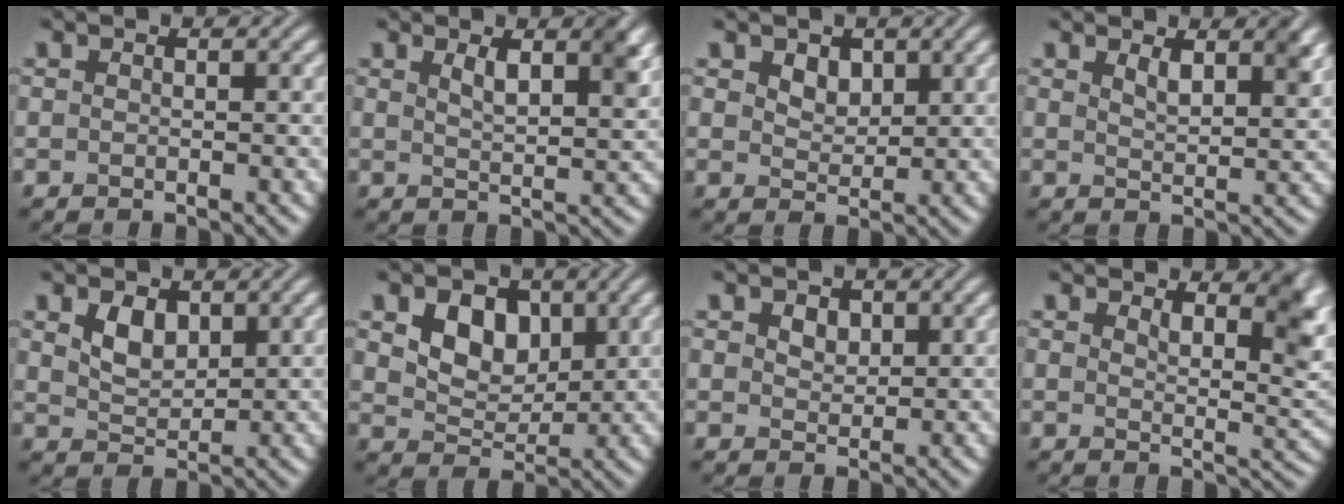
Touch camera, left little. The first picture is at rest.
{"total": 3.9, "force": [2.0, 1.2, 3.1], "torque": [-0.049, -0.001, 0.033]}
{"total": 2.1, "force": [1.2, 1.3, 1.1], "torque": [-0.025, -0.003, 0.021]}
{"total": 3.3, "force": [2.1, 1.1, 2.3], "torque": [-0.039, -0.004, 0.036]}
{"total": 2.8, "force": [1.4, 1.7, 1.7], "torque": [-0.038, -0.003, 0.031]}
{"total": 5.0, "force": [1.8, 3.5, 3.1], "torque": [-0.064, -0.007, 0.027]}
{"total": 1.8, "force": [1.0, 1.2, 0.9], "torque": [-0.020, 0.000, 0.018]}
{"total": 5.2, "force": [3.3, 1.9, 3.6], "torque": [-0.044, -0.007, 0.047]}